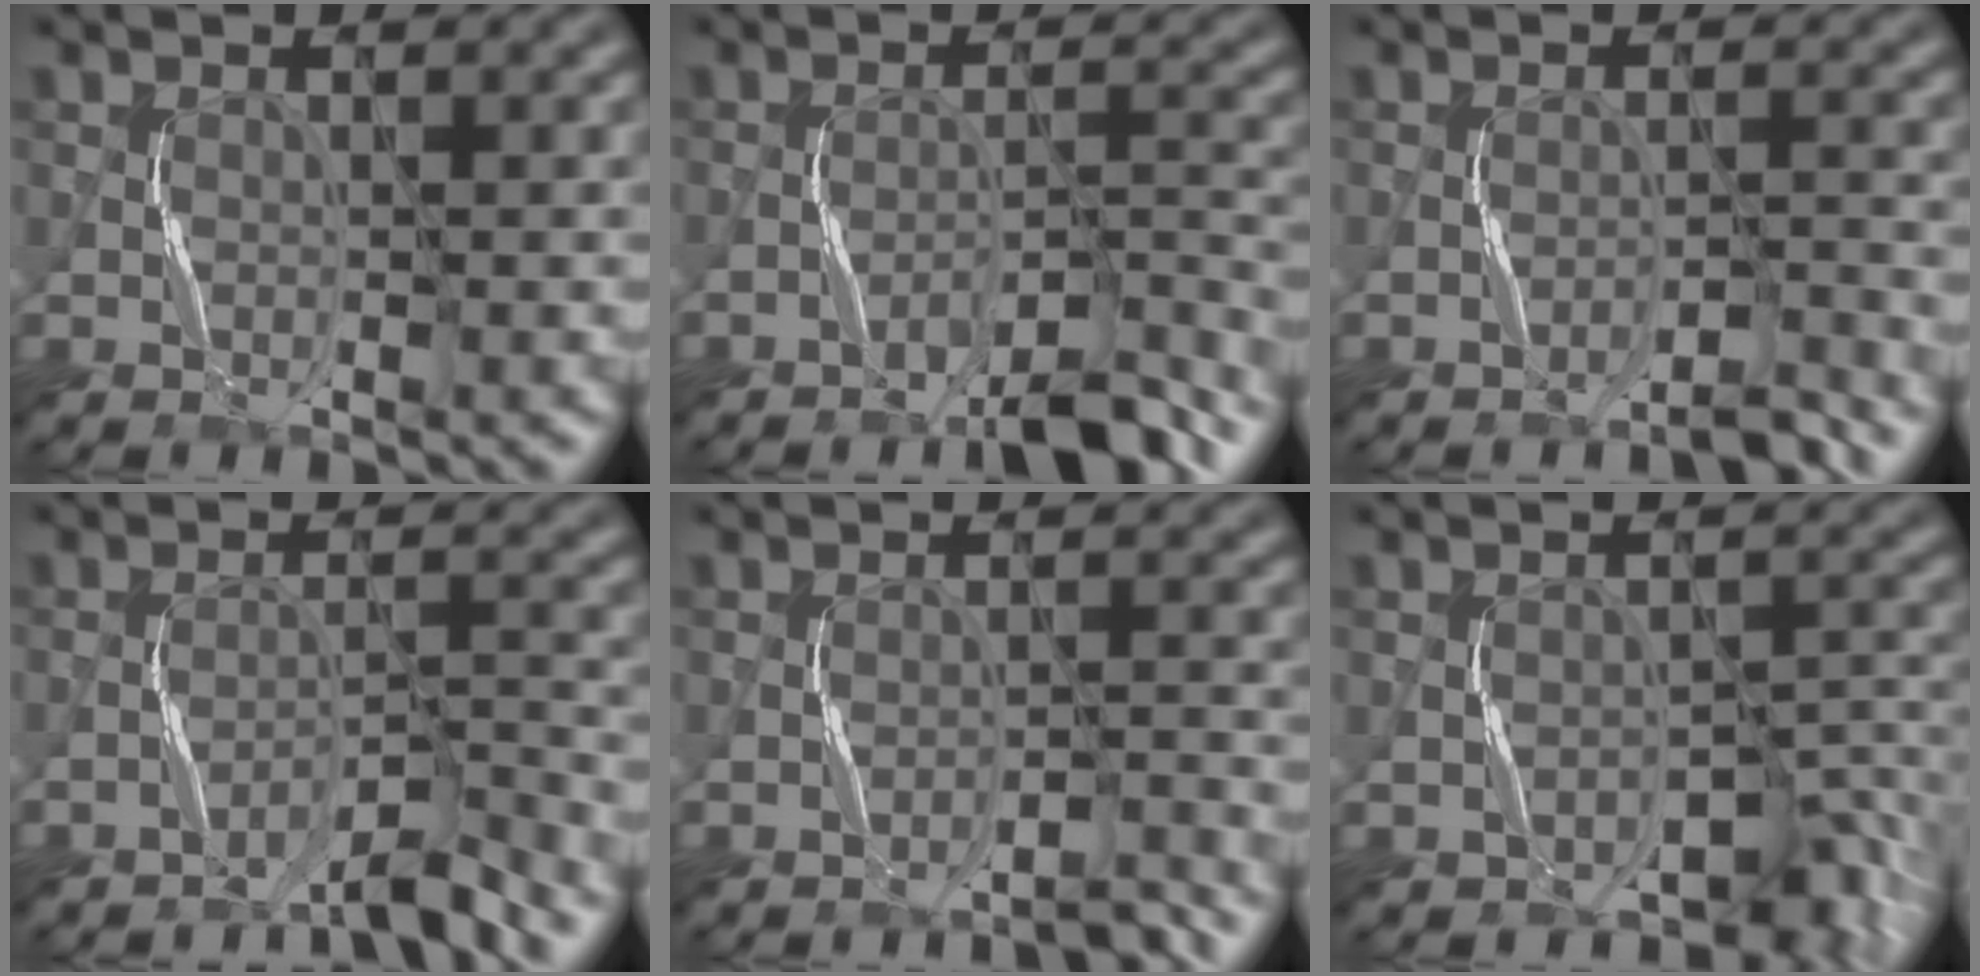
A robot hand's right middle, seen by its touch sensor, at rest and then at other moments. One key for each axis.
{"total": 4.6, "fx": -4.0, "fy": 0.2, "fz": 2.3, "tx": -0.034, "ty": 0.015, "tz": -0.065}
{"total": 2.3, "fx": -2.2, "fy": -0.1, "fz": 0.6, "tx": -0.008, "ty": 0.010, "tz": -0.040}
{"total": 3.4, "fx": -3.2, "fy": -0.1, "fz": 1.1, "tx": -0.016, "ty": 0.012, "tz": -0.059}
{"total": 2.1, "fx": -2.0, "fy": 0.0, "fz": 0.4, "tx": -0.005, "ty": 0.008, "tz": -0.034}
{"total": 5.2, "fx": -3.7, "fy": 2.5, "fz": 2.7, "tx": -0.019, "ty": -0.006, "tz": -0.054}